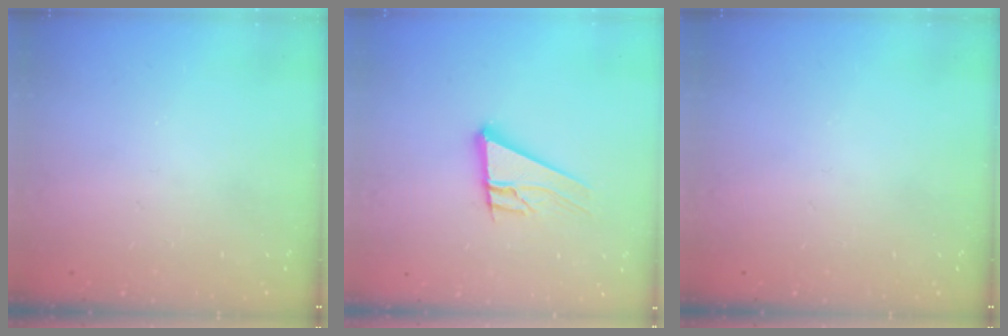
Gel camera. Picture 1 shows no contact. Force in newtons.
{"total": 11.4, "press": 11.3, "slide": 2.0}
{"total": 0.0}